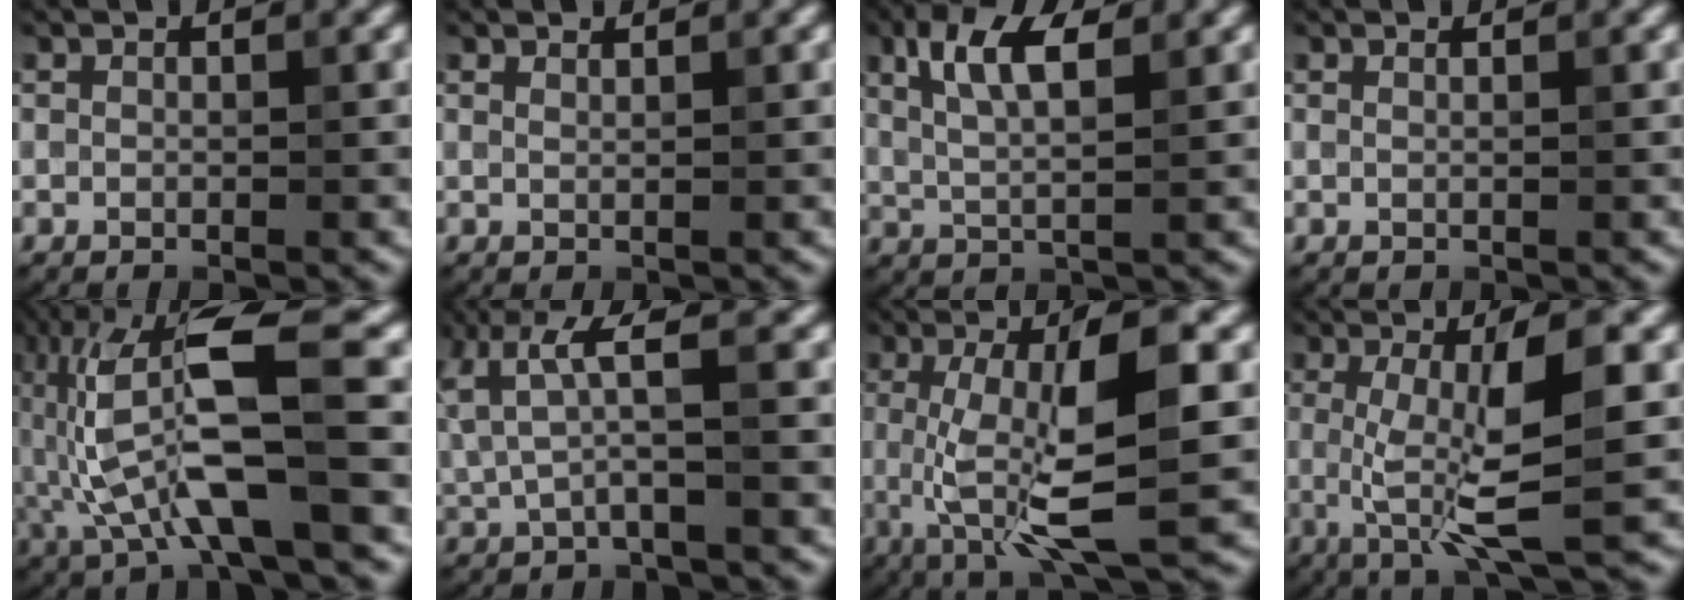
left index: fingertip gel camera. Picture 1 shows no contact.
{"total": 1.4, "force": [1.0, 0.5, 0.7], "torque": [0.001, -0.003, 0.002]}
{"total": 5.3, "force": [2.1, 1.8, 4.6], "torque": [-0.092, 0.004, 0.036]}
{"total": 1.2, "force": [0.7, 0.6, 0.8], "torque": [-0.003, -0.006, -0.004]}
{"total": 10.8, "force": [-1.6, 2.8, 10.4], "torque": [-0.217, 0.011, -0.029]}
{"total": 3.6, "force": [0.8, 0.4, 3.5], "torque": [-0.077, 0.003, 0.020]}
{"total": 10.1, "force": [0.0, 2.6, 9.7], "torque": [-0.163, -0.004, 0.004]}
{"total": 8.1, "force": [0.0, 1.7, 7.9], "torque": [-0.130, -0.007, 0.003]}